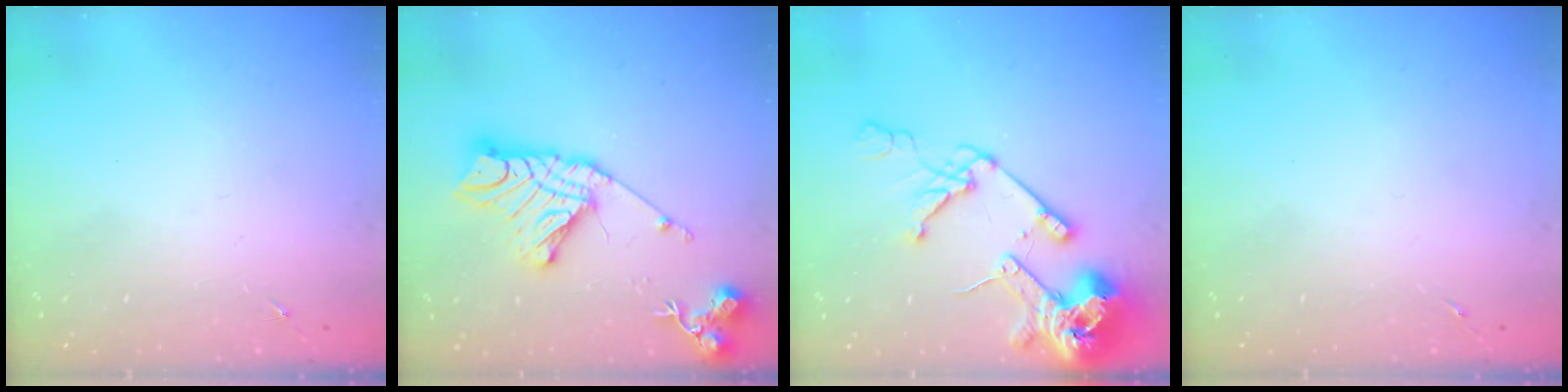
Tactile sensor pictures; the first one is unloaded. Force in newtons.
{"total": 19.1, "press": 19.0, "slide": 1.8}
{"total": 18.6, "press": 18.4, "slide": 2.4}
{"total": 0.0}